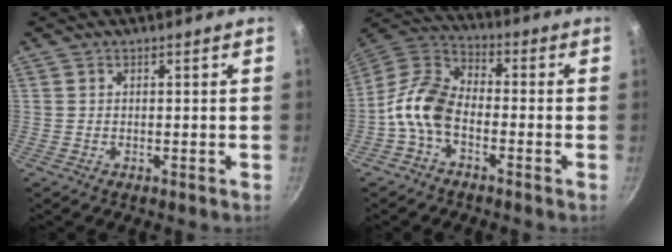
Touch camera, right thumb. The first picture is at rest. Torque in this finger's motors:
{"motor_torque": [1.75, 1.46, 0.90, -1.23, 0.11]}